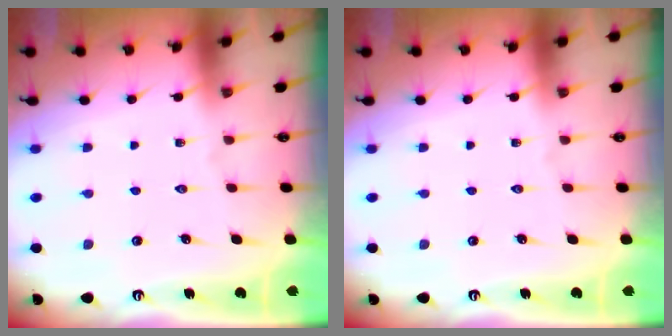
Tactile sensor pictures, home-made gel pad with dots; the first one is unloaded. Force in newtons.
{"total": 0.0}